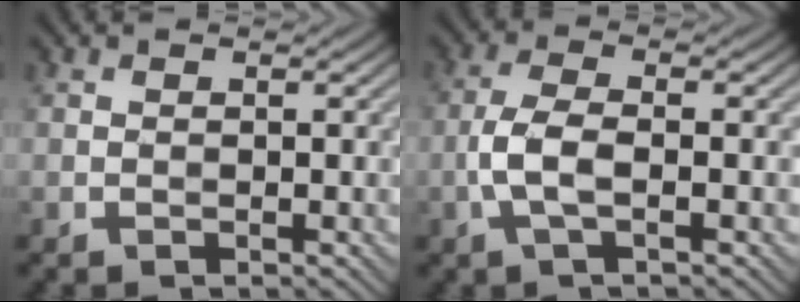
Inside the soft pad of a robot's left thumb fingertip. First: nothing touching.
{"total": 4.2, "force": [-1.2, 1.4, 3.8], "torque": [-0.089, 0.004, -0.032]}